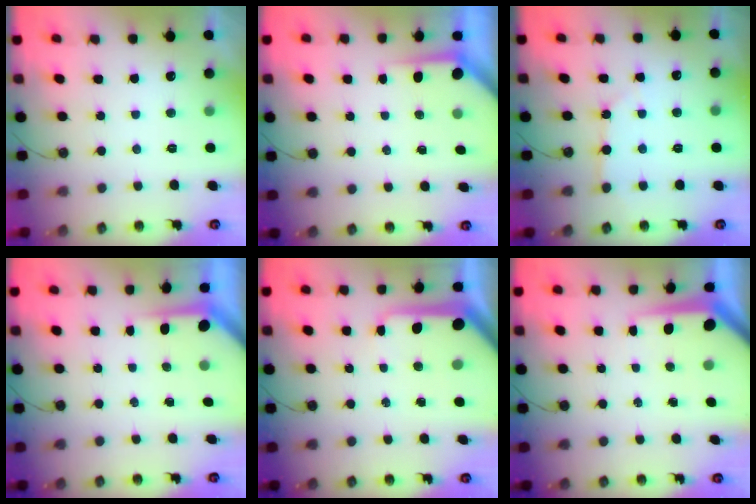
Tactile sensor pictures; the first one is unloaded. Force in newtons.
{"total": 3.6, "press": 3.6, "slide": 0.4}
{"total": 3.5, "press": 3.5, "slide": 0.4}
{"total": 3.6, "press": 3.6, "slide": 0.3}
{"total": 10.3, "press": 10.2, "slide": 1.2}
{"total": 7.8, "press": 7.7, "slide": 0.6}